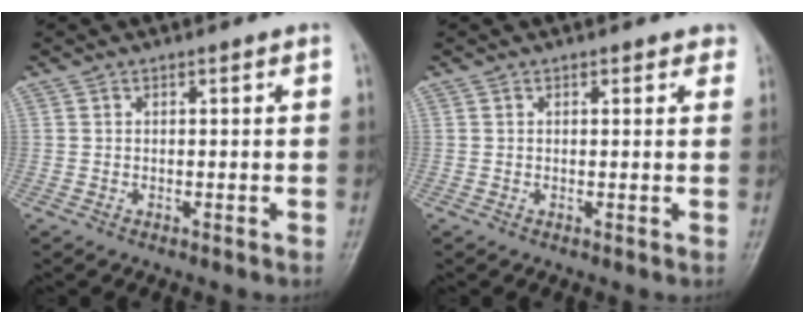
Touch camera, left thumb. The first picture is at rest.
{"total": 1.3, "force": [1.0, 0.7, 0.6], "torque": [0.008, -0.002, 0.004]}